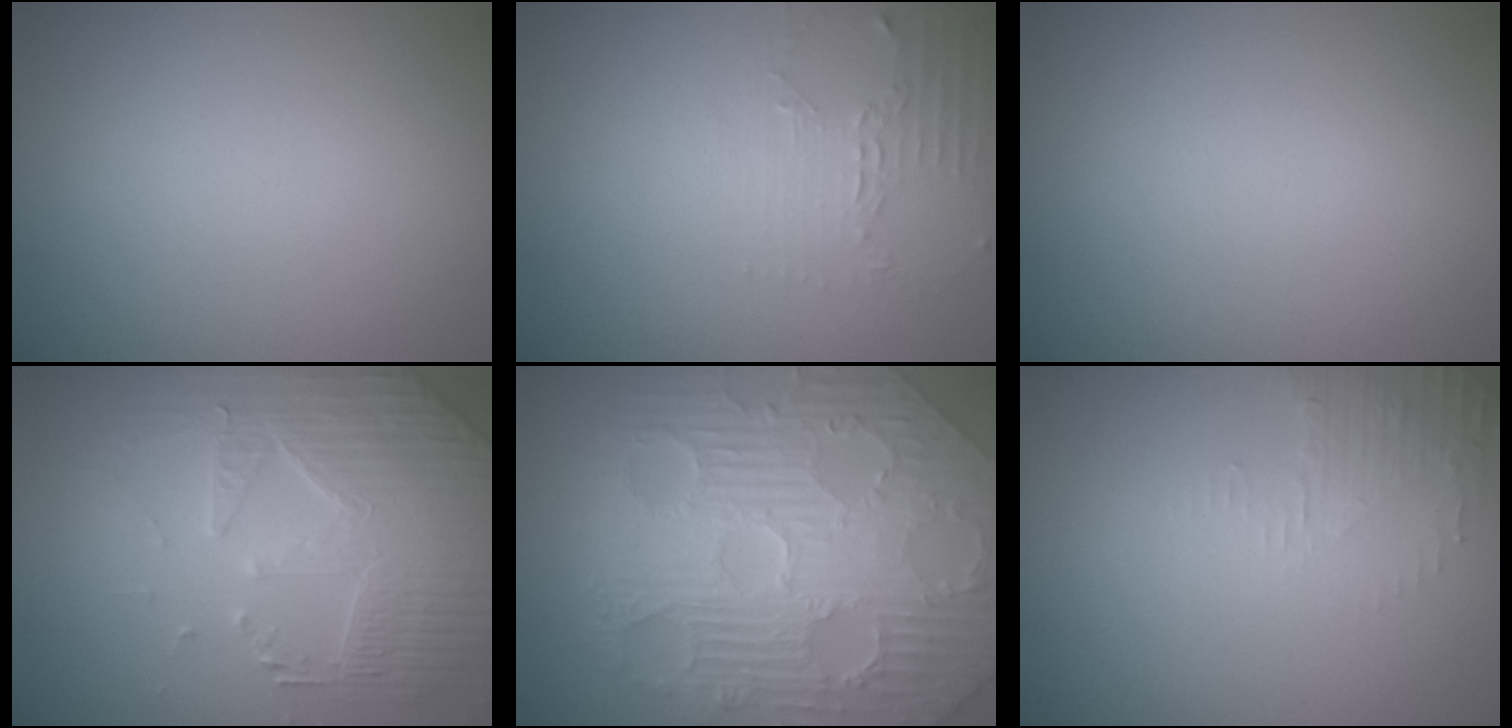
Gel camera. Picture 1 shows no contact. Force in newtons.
{"total": 2.1, "press": 1.5, "slide": 1.5}
{"total": 0.0}
{"total": 5.3, "press": 5.0, "slide": 2.0}
{"total": 11.8, "press": 7.7, "slide": 8.9}
{"total": 1.9, "press": 1.8, "slide": 0.4}